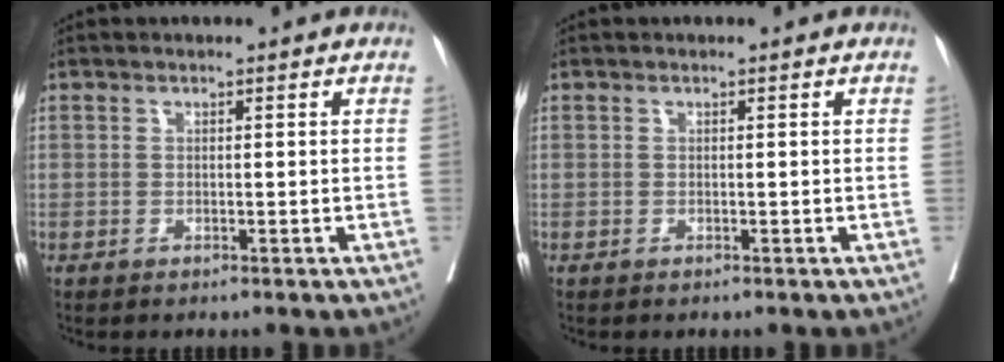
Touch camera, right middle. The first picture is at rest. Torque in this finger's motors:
{"motor_torque": [-0.03, 0.01, 0.00, 0.01]}